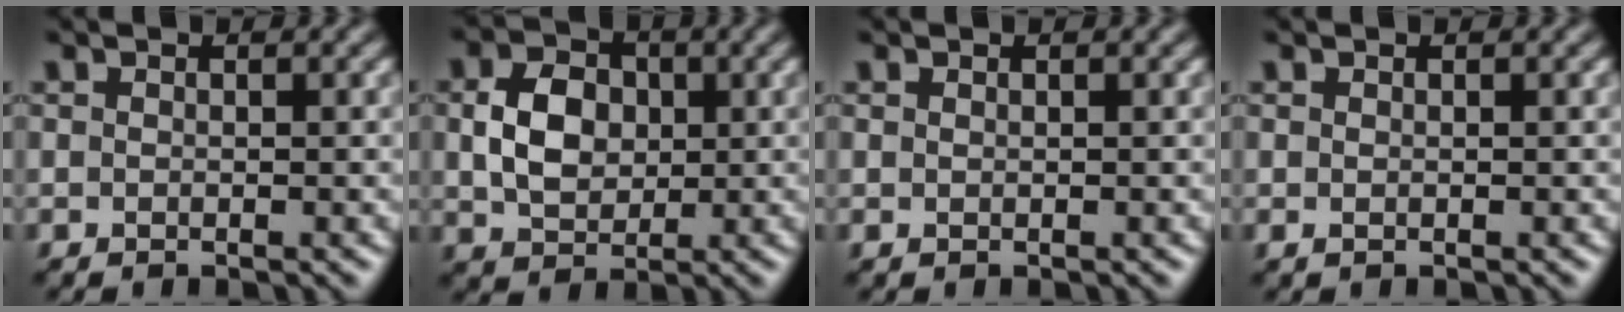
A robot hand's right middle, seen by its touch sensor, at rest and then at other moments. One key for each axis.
{"total": 4.6, "fx": 0.5, "fy": 3.5, "fz": 2.9, "tx": -0.066, "ty": 0.001, "tz": 0.006}
{"total": 0.0}
{"total": 0.0}